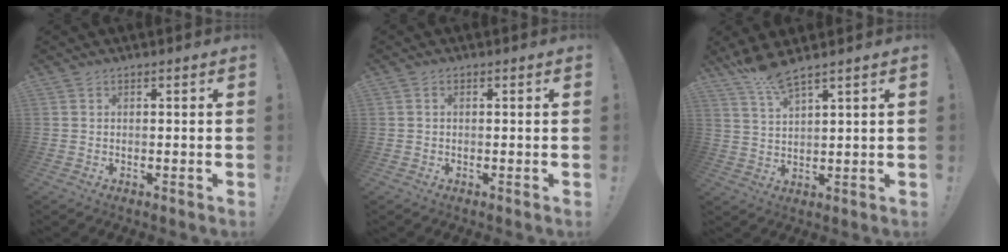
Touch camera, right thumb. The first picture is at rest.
{"total": 0.8, "force": [0.0, 0.4, 0.6], "torque": [-0.019, 0.005, 0.001]}
{"total": 6.8, "force": [5.6, 0.4, 3.9], "torque": [-0.085, -0.026, 0.100]}